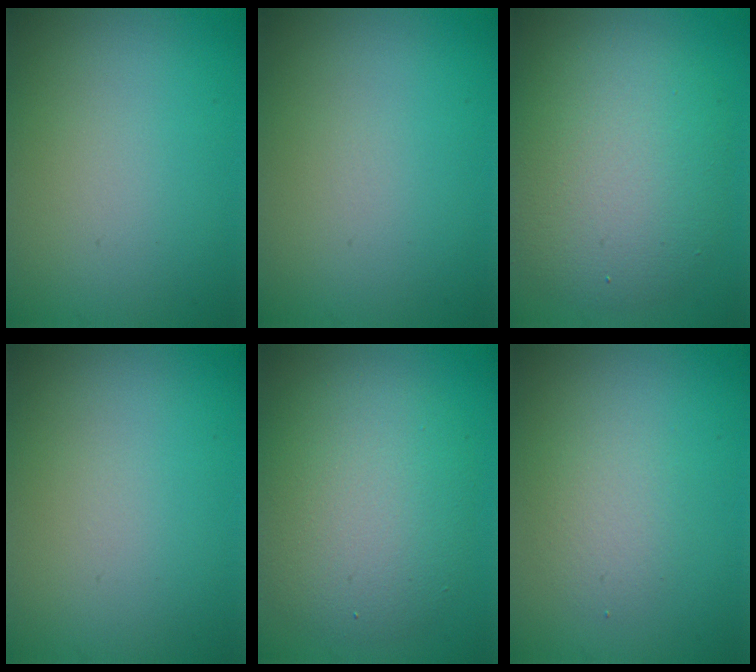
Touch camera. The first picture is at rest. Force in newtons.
{"total": 0.0}
{"total": 8.0, "press": 8.0, "slide": 0.4}
{"total": 0.0}
{"total": 6.7, "press": 6.7, "slide": 0.3}
{"total": 2.2, "press": 2.2, "slide": 0.1}